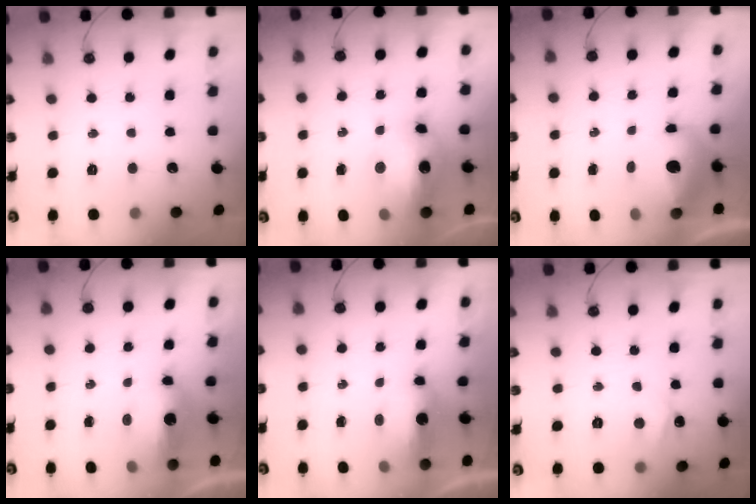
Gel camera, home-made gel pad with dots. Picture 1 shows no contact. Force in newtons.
{"total": 15.8, "press": 15.7, "slide": 1.6}
{"total": 12.0, "press": 11.9, "slide": 1.1}
{"total": 6.8, "press": 6.7, "slide": 1.1}
{"total": 12.9, "press": 8.4, "slide": 9.7}
{"total": 2.8, "press": 2.7, "slide": 0.4}